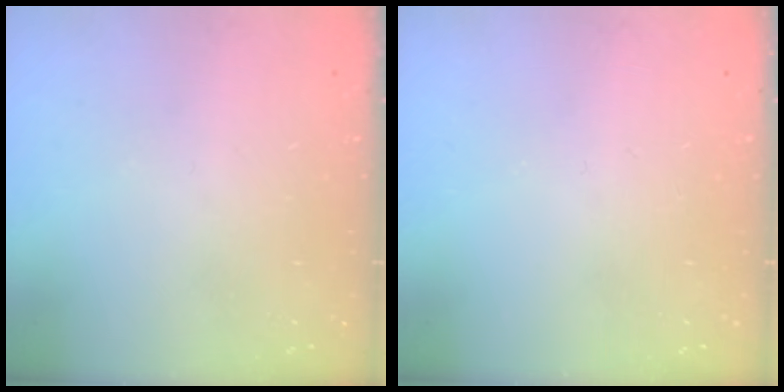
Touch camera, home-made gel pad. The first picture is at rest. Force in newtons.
{"total": 0.0}